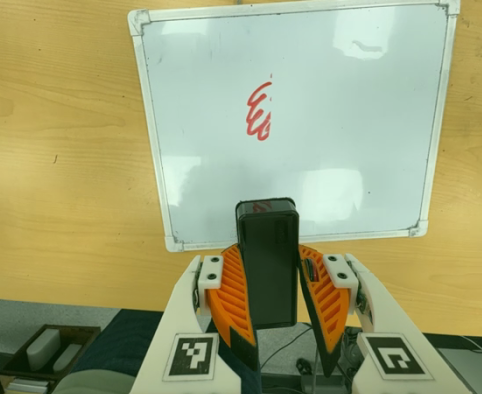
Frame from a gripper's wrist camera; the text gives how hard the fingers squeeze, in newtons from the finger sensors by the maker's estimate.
{"total": 8.9, "left": 8.6, "right": 9.2}